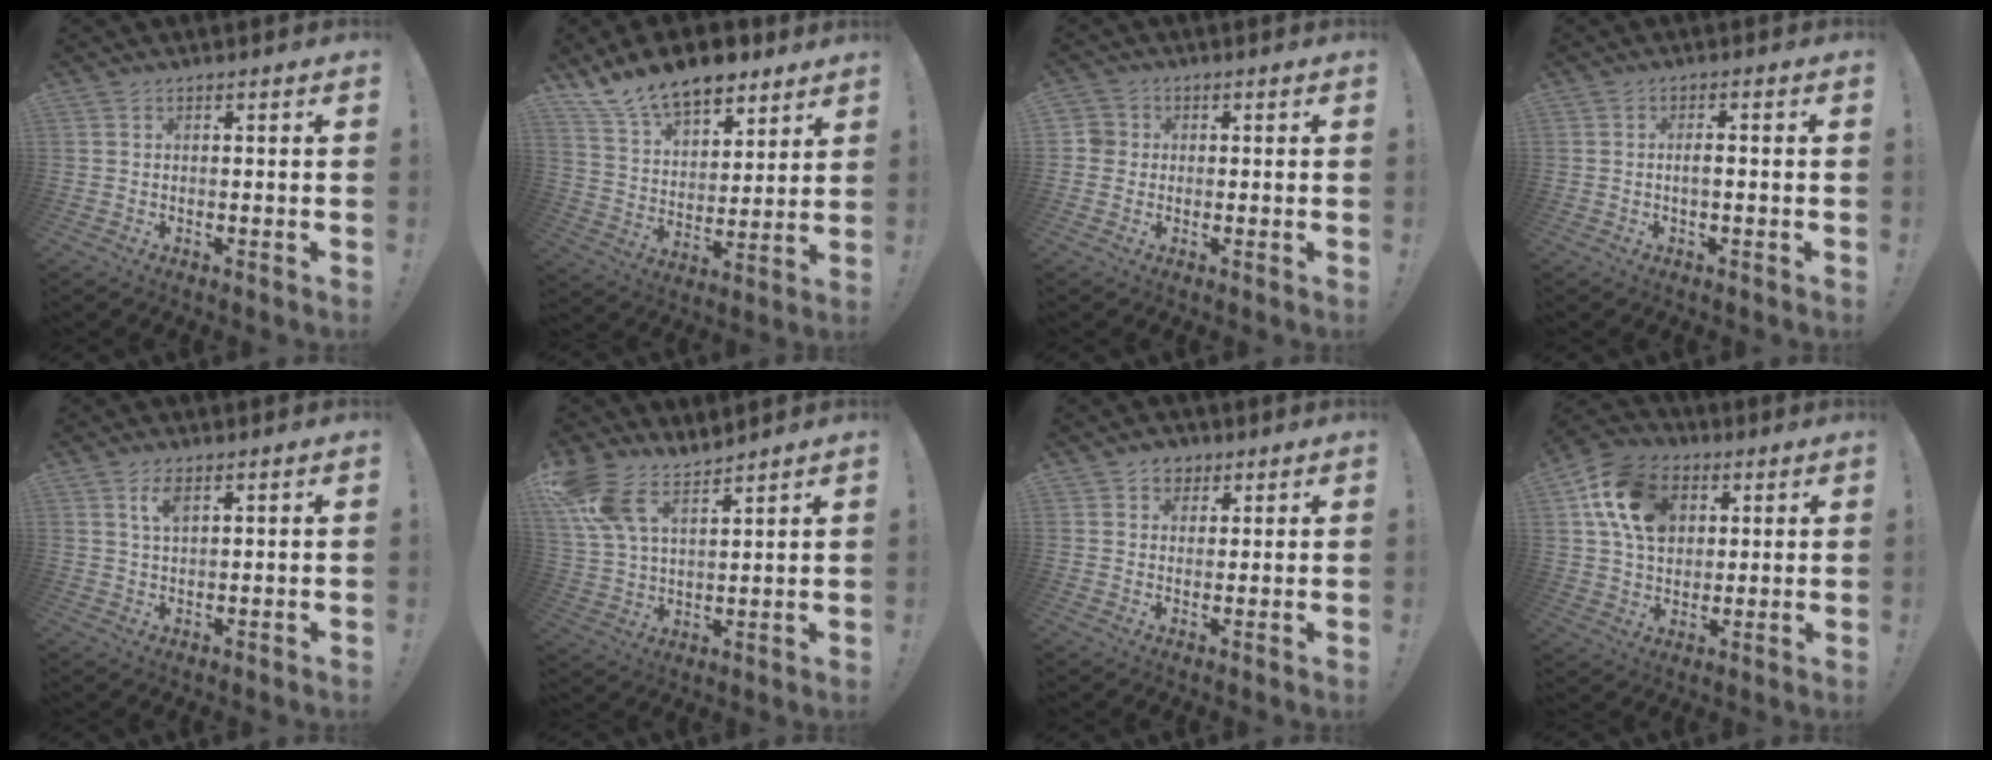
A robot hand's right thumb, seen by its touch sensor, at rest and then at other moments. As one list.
[{"total": 15.3, "force": [11.8, 7.5, 6.0], "torque": [-0.118, -0.075, 0.220]}, {"total": 3.6, "force": [-0.1, 3.4, 0.9], "torque": [-0.022, 0.013, 0.001]}, {"total": 2.4, "force": [-0.5, 0.4, 2.3], "torque": [-0.042, 0.005, -0.010]}, {"total": 4.2, "force": [2.1, 1.9, 3.1], "torque": [-0.057, -0.002, 0.036]}, {"total": 12.4, "force": [9.5, 5.8, 5.6], "torque": [-0.130, -0.045, 0.188]}, {"total": 4.6, "force": [2.5, 3.8, 0.9], "torque": [0.003, -0.011, 0.044]}, {"total": 16.8, "force": [5.9, 12.4, 9.5], "torque": [-0.166, -0.009, 0.120]}]